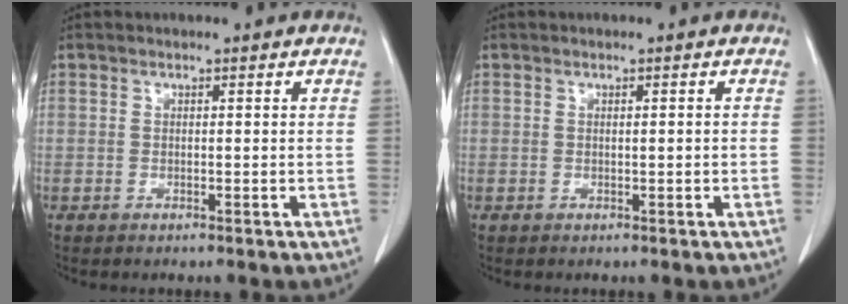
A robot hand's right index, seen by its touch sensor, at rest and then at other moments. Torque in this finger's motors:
{"motor_torque": [-0.07, 0.00, -0.04, -0.01]}